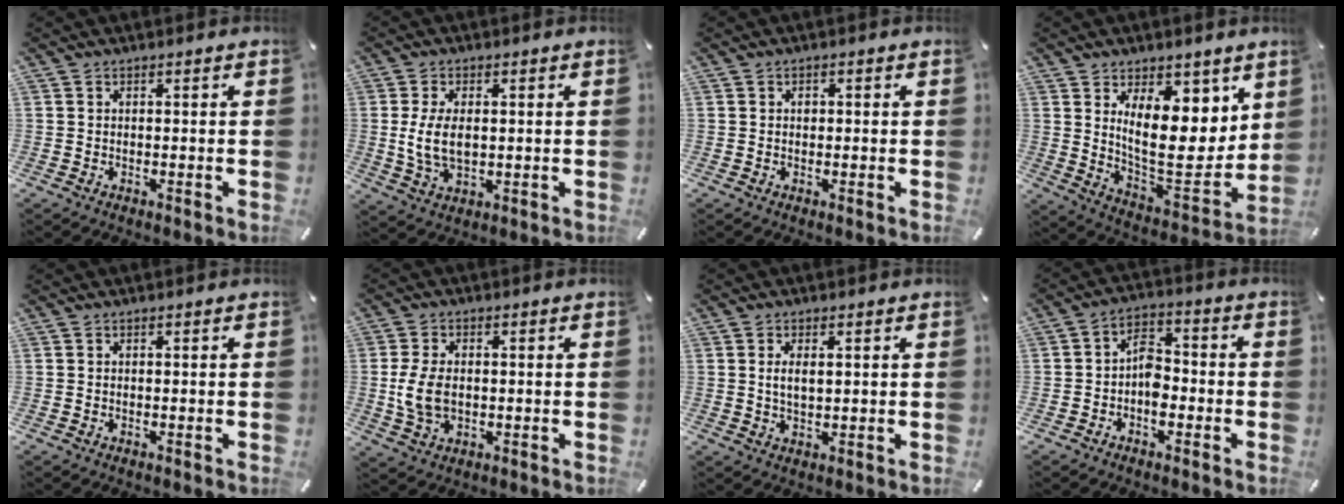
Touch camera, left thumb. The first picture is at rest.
{"total": 8.0, "force": [0.6, 4.6, 6.6], "torque": [-0.143, 0.001, 0.006]}
{"total": 0.9, "force": [0.1, 0.7, 0.6], "torque": [-0.013, 0.003, 0.000]}
{"total": 15.4, "force": [5.2, 8.7, 11.6], "torque": [-0.159, -0.062, 0.095]}
{"total": 0.0}
{"total": 8.0, "force": [-0.3, 5.3, 6.0], "torque": [-0.148, -0.001, -0.008]}
{"total": 3.6, "force": [0.8, 1.5, 3.2], "torque": [-0.058, 0.002, 0.011]}
{"total": 6.5, "force": [-2.4, 4.1, 4.4], "torque": [-0.085, 0.016, -0.042]}